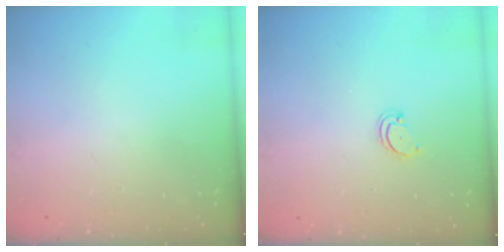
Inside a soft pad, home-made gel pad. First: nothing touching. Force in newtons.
{"total": 2.7, "press": 2.7, "slide": 0.3}